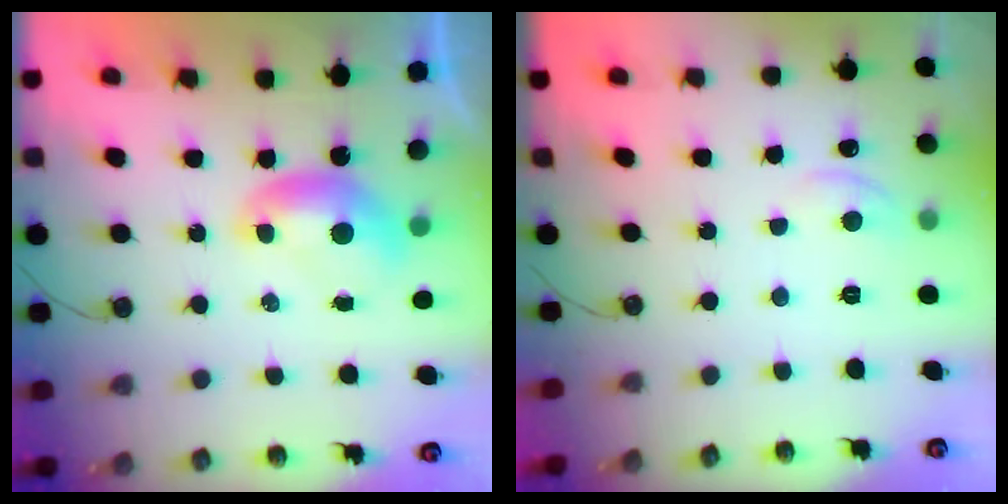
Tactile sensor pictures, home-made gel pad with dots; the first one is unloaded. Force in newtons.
{"total": 0.8, "press": 0.2, "slide": 0.8}